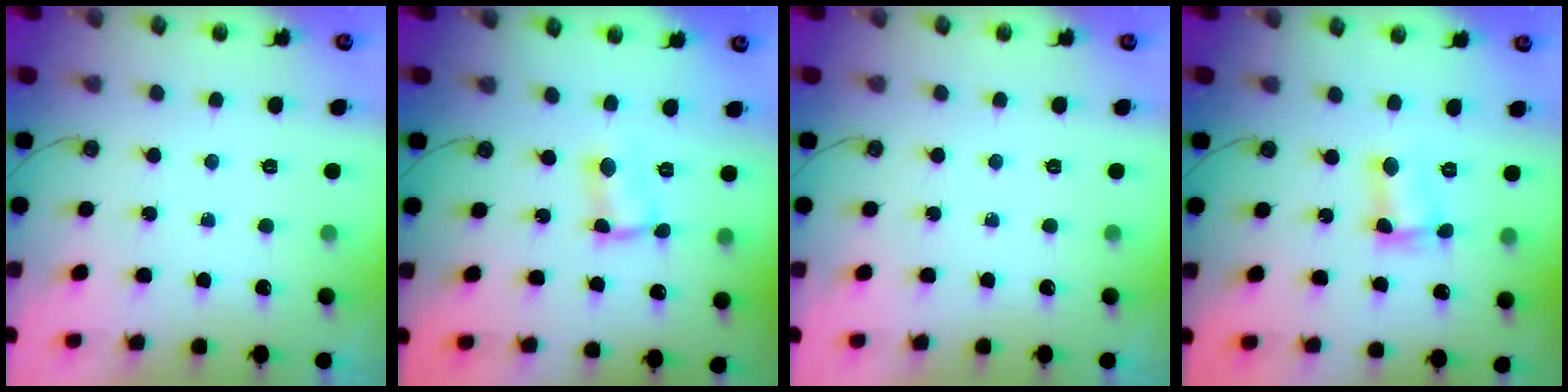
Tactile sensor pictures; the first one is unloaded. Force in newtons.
{"total": 2.3, "press": 2.3, "slide": 0.1}
{"total": 0.0}
{"total": 4.1, "press": 3.9, "slide": 1.1}